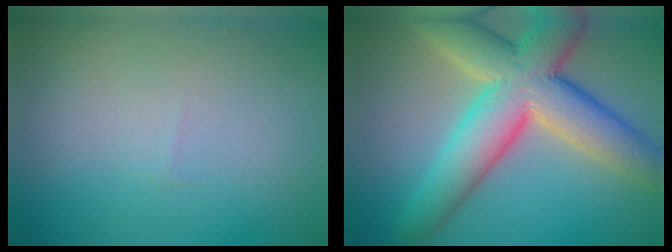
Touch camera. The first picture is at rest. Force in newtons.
{"total": 10.5, "press": 10.4, "slide": 0.8}